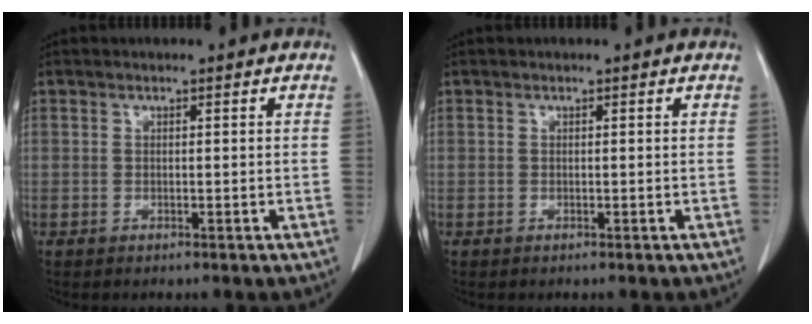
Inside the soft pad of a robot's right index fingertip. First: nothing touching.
{"total": 0.0}